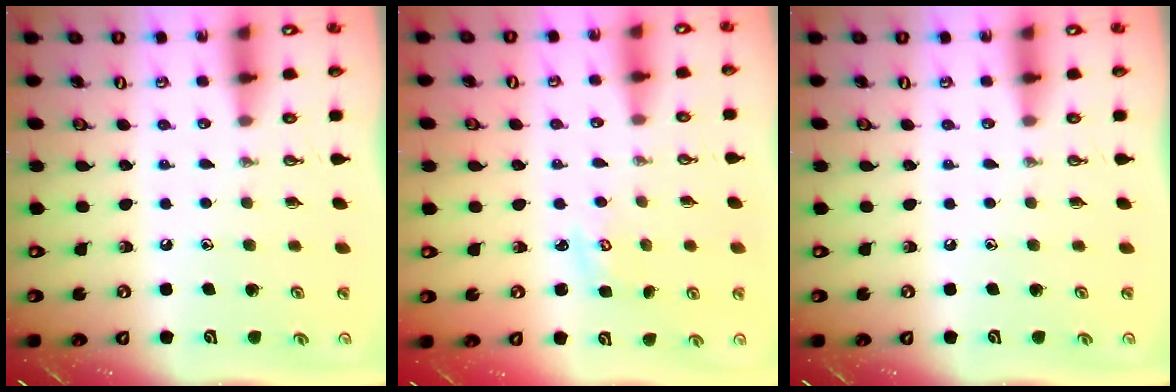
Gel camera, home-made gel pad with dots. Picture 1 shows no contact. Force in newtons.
{"total": 2.7, "press": 2.7, "slide": 0.3}
{"total": 0.0}